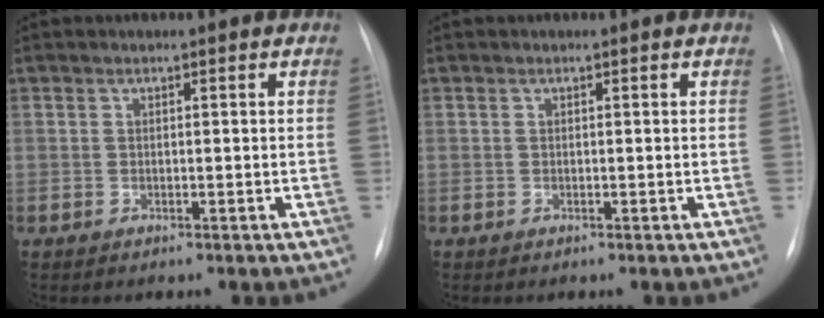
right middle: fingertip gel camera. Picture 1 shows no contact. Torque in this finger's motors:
{"motor_torque": [0.00, 0.00, 0.03, 0.00]}